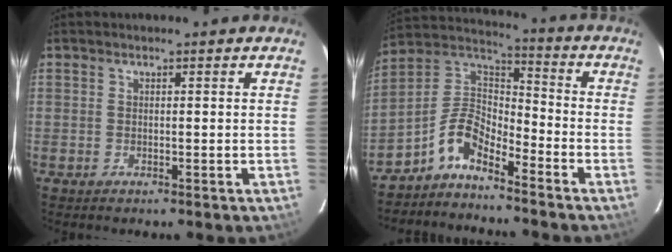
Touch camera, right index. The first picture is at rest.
{"total": 9.0, "force": [-6.4, 3.7, 5.1], "torque": [-0.125, 0.035, -0.136]}